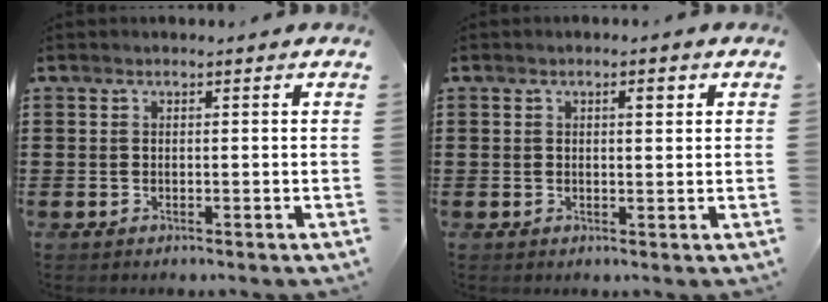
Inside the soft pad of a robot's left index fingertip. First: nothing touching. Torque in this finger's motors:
{"motor_torque": [0.70, -0.07, 0.18, 0.04]}